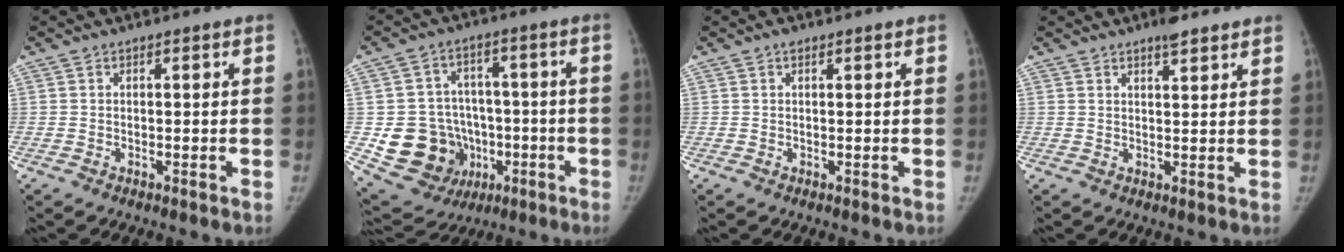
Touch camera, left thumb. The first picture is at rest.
{"total": 16.3, "force": [-3.3, 14.5, 6.8], "torque": [-0.091, 0.033, -0.030]}
{"total": 0.9, "force": [0.6, 0.5, 0.5], "torque": [-0.004, -0.001, 0.007]}
{"total": 3.8, "force": [2.9, 1.4, 1.9], "torque": [-0.018, -0.017, 0.043]}